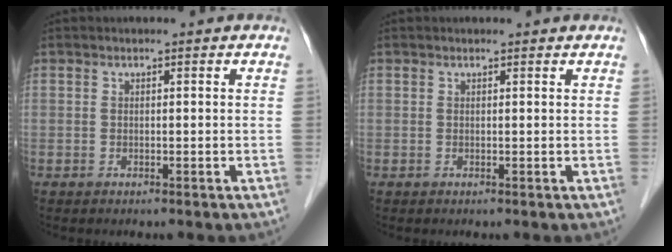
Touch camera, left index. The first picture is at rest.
{"total": 1.7, "force": [1.7, 0.3, 0.2], "torque": [-0.012, 0.010, 0.018]}